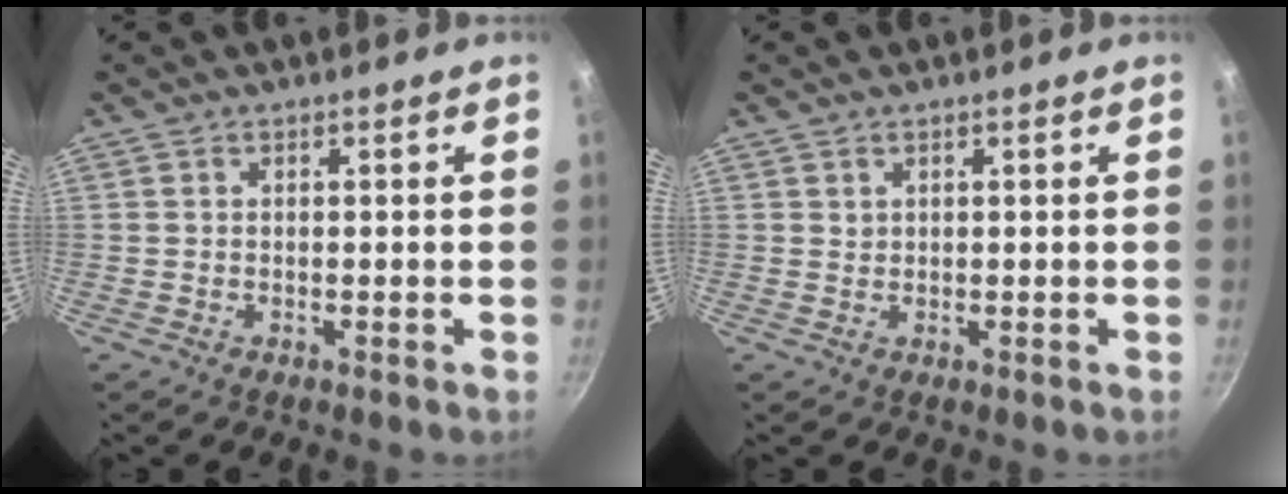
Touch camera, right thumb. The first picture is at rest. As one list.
[{"total": 0.6, "force": [0.5, 0.4, 0.1], "torque": [-0.001, -0.003, 0.010]}]